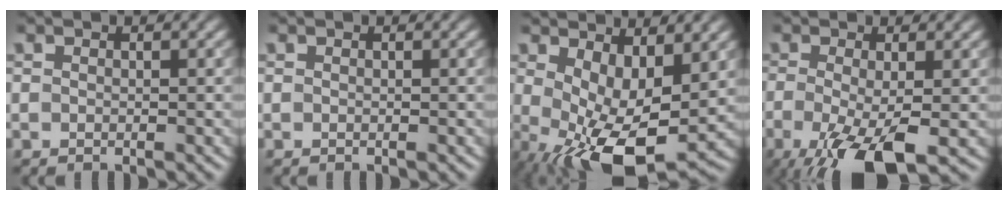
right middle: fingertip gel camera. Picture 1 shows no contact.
{"total": 0.0}
{"total": 9.7, "force": [-1.2, 4.5, 8.5], "torque": [-0.151, -0.019, -0.007]}
{"total": 8.6, "force": [-3.7, 3.0, 7.1], "torque": [-0.144, -0.017, -0.063]}